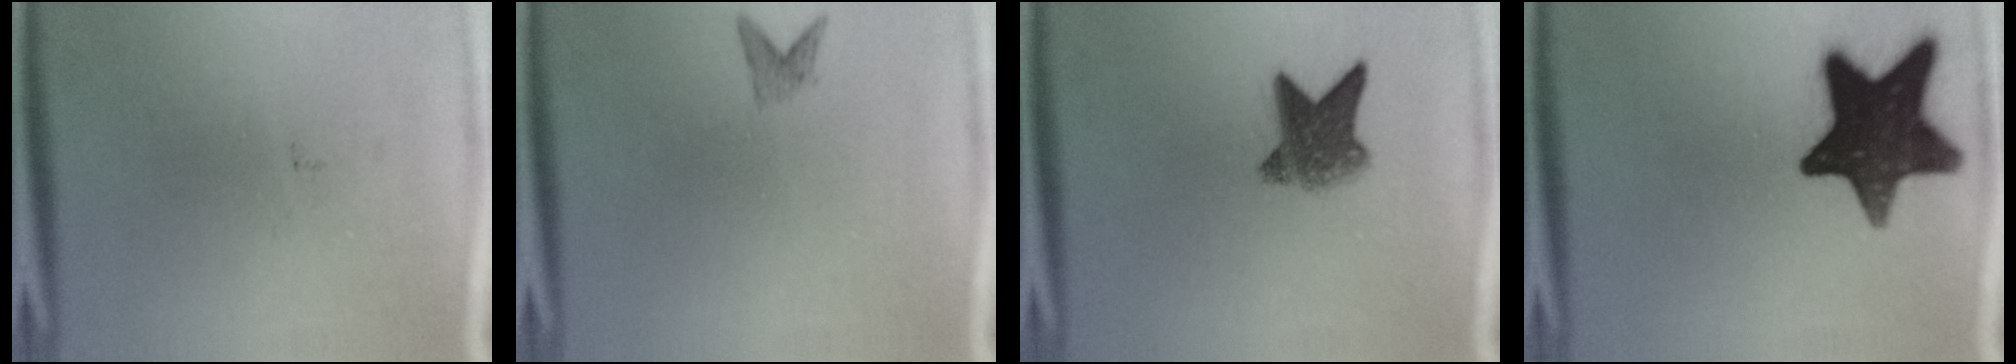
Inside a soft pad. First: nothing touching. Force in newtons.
{"total": 1.1}
{"total": 6.2}
{"total": 16.8}